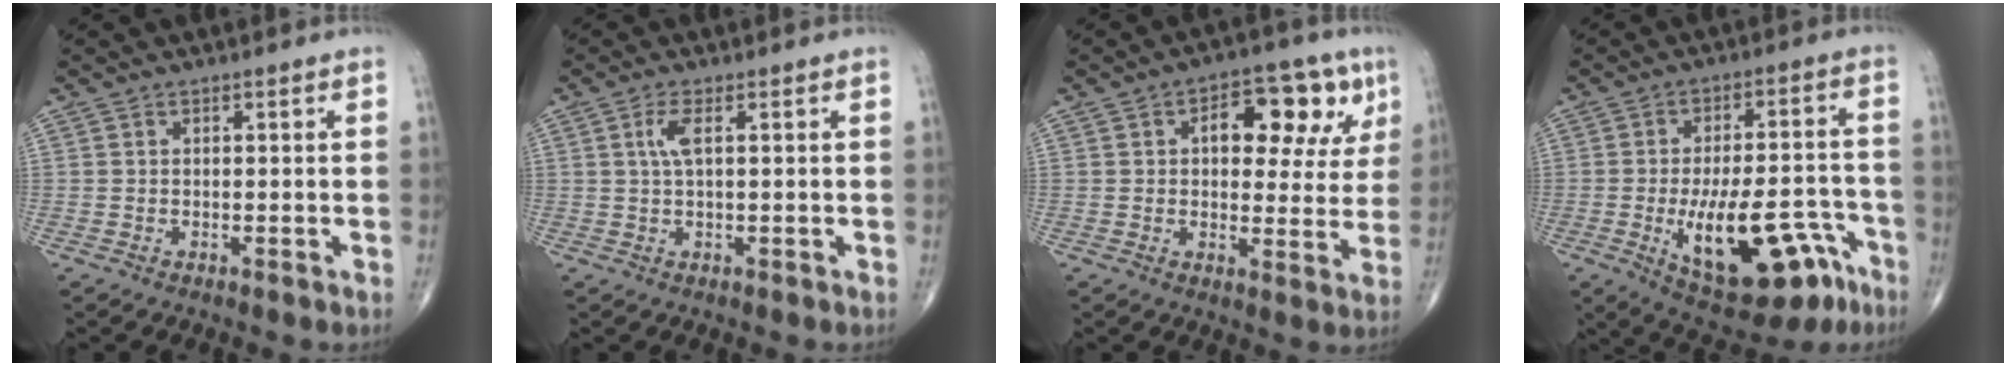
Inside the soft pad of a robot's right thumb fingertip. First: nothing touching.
{"total": 3.0, "force": [0.8, 0.7, 2.8], "torque": [-0.071, 0.006, 0.019]}
{"total": 13.6, "force": [4.7, 7.5, 10.3], "torque": [-0.091, 0.006, 0.061]}
{"total": 19.8, "force": [-8.2, 8.7, 15.8], "torque": [-0.214, 0.042, -0.103]}